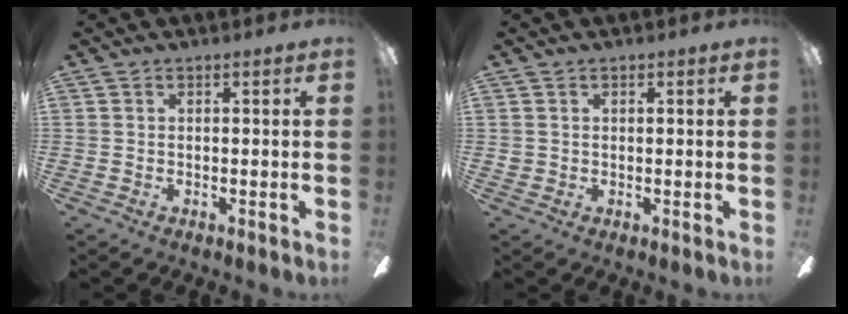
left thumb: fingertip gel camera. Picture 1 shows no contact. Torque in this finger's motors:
{"motor_torque": [-0.39, 0.29, 0.40, -0.23, 0.00]}